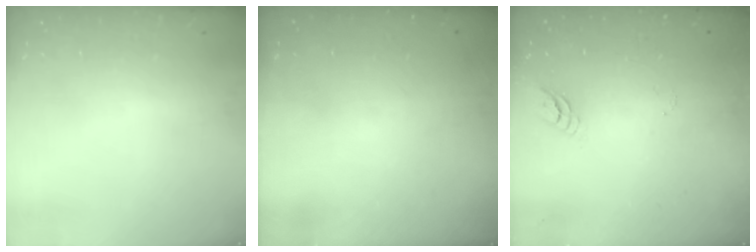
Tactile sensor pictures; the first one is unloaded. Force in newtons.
{"total": 0.0}
{"total": 3.1, "press": 3.1, "slide": 0.4}